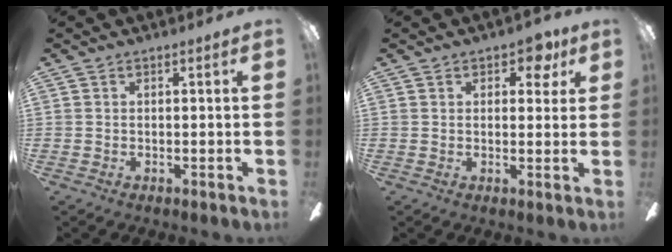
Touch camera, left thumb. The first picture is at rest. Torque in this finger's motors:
{"motor_torque": [-0.02, 0.26, -0.13, -0.27, -0.01]}